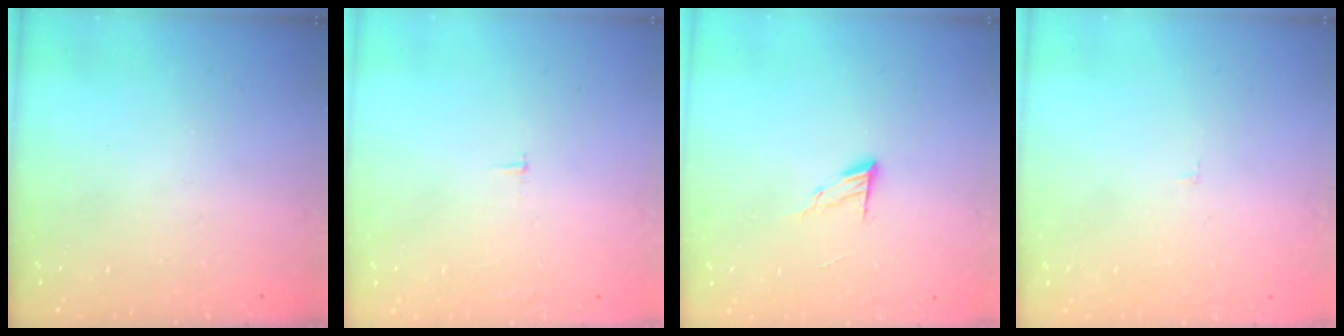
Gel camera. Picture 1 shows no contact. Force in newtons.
{"total": 2.1, "press": 2.1, "slide": 0.2}
{"total": 7.9, "press": 7.9, "slide": 0.7}
{"total": 1.6, "press": 1.6, "slide": 0.1}